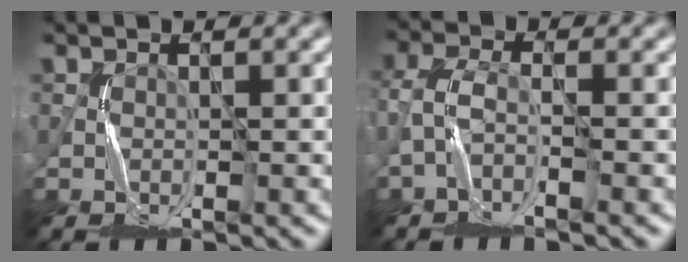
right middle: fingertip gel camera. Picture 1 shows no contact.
{"total": 2.3, "force": [-1.7, 0.6, 1.4], "torque": [-0.035, 0.006, -0.042]}